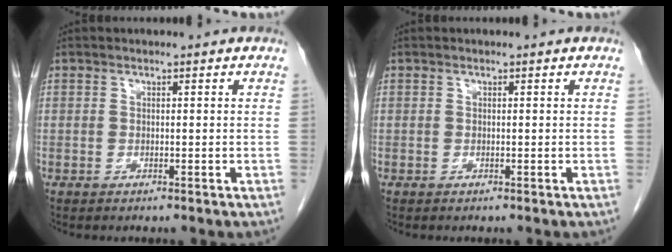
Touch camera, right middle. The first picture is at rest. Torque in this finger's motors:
{"motor_torque": [0.07, 0.05, -0.01, 0.00]}